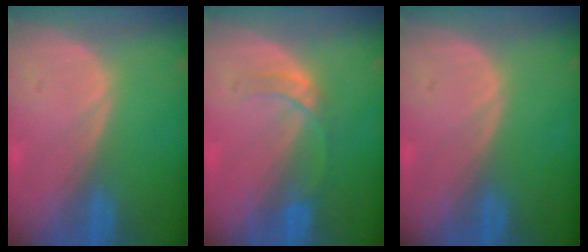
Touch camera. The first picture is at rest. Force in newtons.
{"total": 3.0, "press": 3.0, "slide": 0.3}
{"total": 0.0}